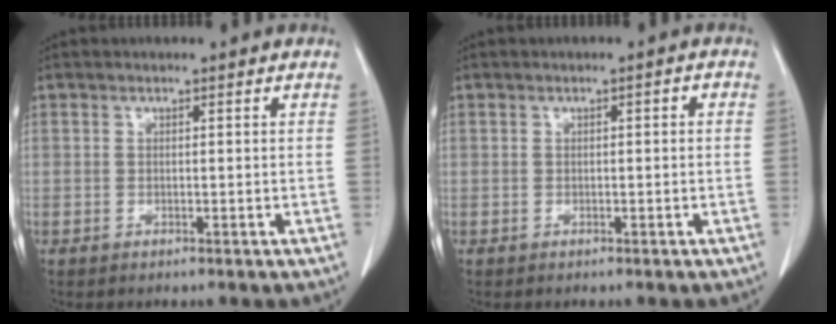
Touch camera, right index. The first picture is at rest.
{"total": 0.9, "force": [-0.1, 0.3, 0.8], "torque": [-0.011, 0.003, 0.000]}